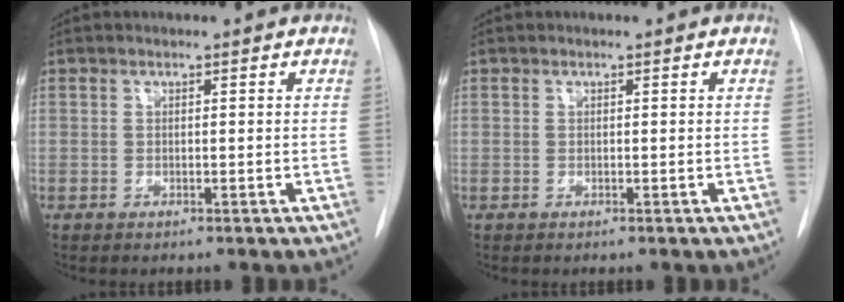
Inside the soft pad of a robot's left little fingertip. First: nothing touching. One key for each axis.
{"total": 0.0}